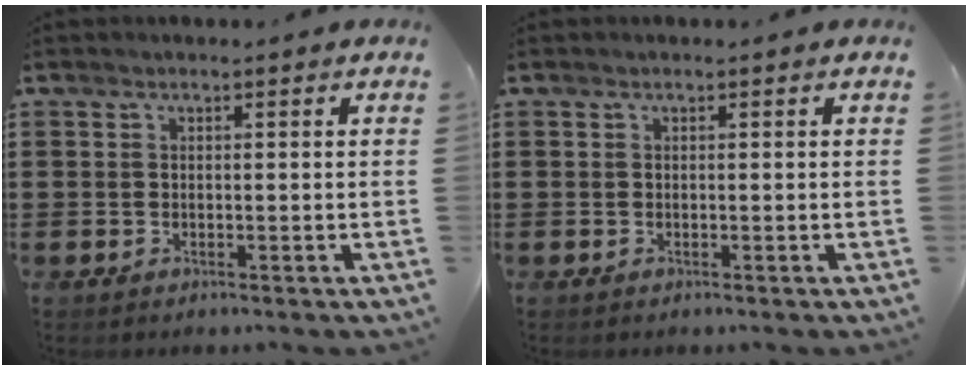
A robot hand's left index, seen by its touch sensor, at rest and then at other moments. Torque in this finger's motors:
{"motor_torque": [-0.05, -0.05, 0.00, 0.00]}